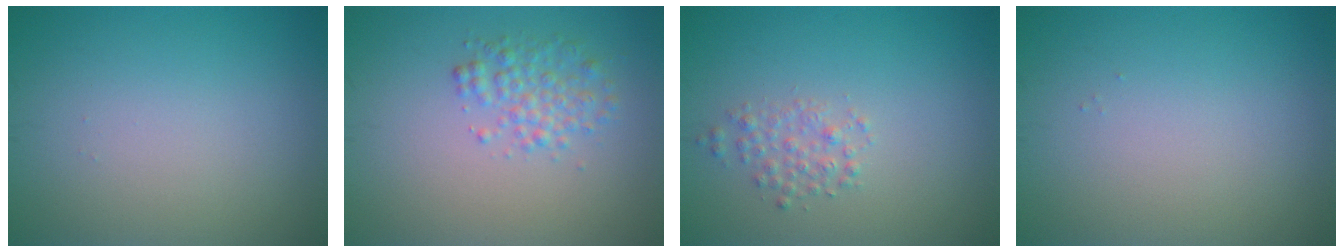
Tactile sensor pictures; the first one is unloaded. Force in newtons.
{"total": 2.4, "press": 2.4, "slide": 0.1}
{"total": 1.6, "press": 1.6, "slide": 0.0}
{"total": 0.0}